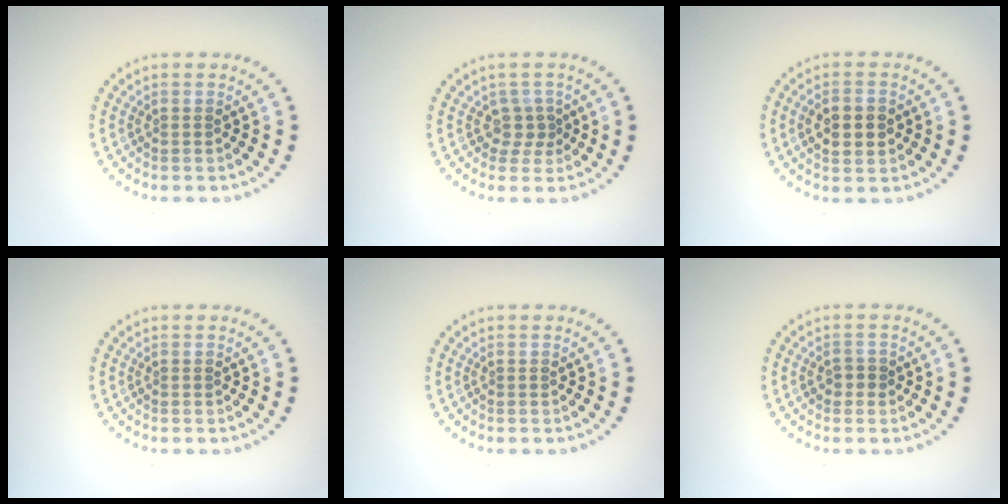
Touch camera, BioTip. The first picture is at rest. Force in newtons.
{"total": 1.8, "press": 1.3, "slide": 1.3}
{"total": 3.8, "press": 3.8, "slide": 0.2}
{"total": 0.0}
{"total": 0.0}
{"total": 1.2, "press": 1.1, "slide": 0.4}